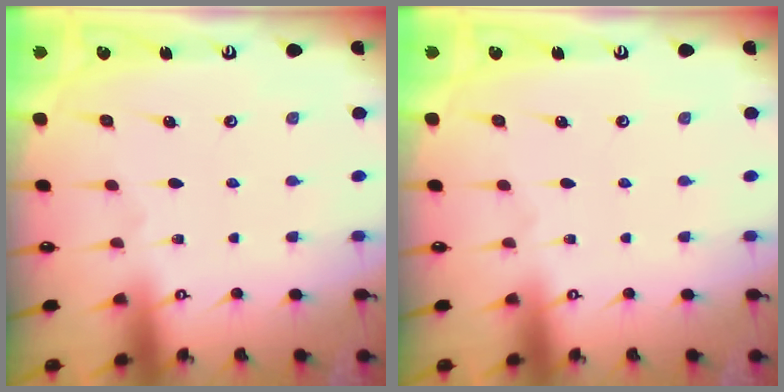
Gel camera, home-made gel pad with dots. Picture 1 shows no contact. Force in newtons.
{"total": 0.0}